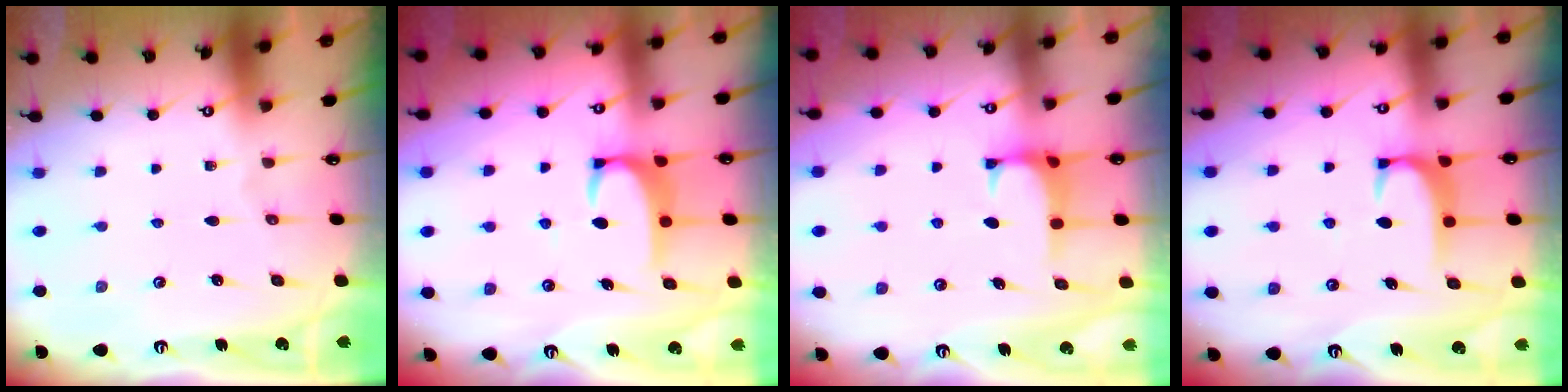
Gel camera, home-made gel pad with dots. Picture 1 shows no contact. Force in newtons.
{"total": 3.3, "press": 3.3, "slide": 0.3}
{"total": 0.5, "press": 0.4, "slide": 0.3}
{"total": 1.8, "press": 1.7, "slide": 0.5}